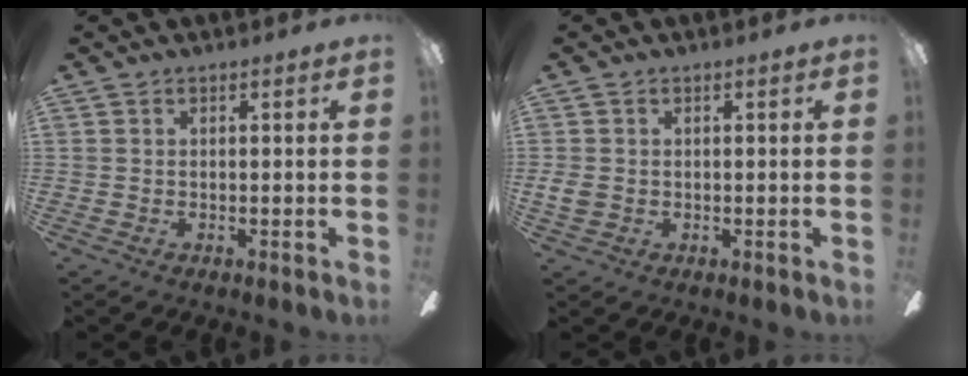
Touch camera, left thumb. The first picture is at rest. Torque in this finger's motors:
{"motor_torque": [0.13, 0.36, 0.20, -0.20, 0.00]}